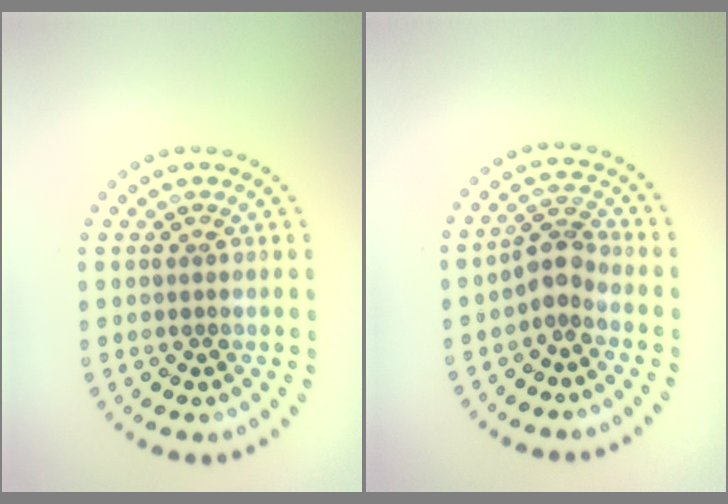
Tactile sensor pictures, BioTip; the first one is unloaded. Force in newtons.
{"total": 2.5, "press": 2.0, "slide": 1.6}